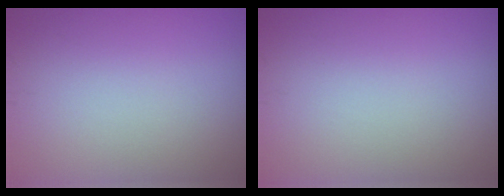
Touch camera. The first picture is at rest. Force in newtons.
{"total": 0.0}